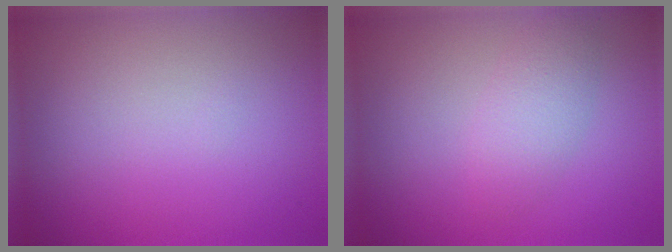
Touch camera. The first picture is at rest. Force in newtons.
{"total": 2.3, "press": 2.3, "slide": 0.2}